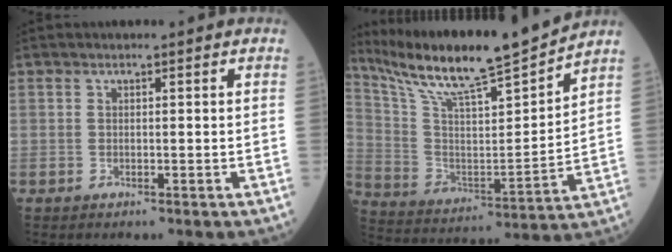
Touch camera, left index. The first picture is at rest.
{"total": 19.3, "force": [17.0, 0.1, 9.1], "torque": [-0.171, -0.009, 0.293]}